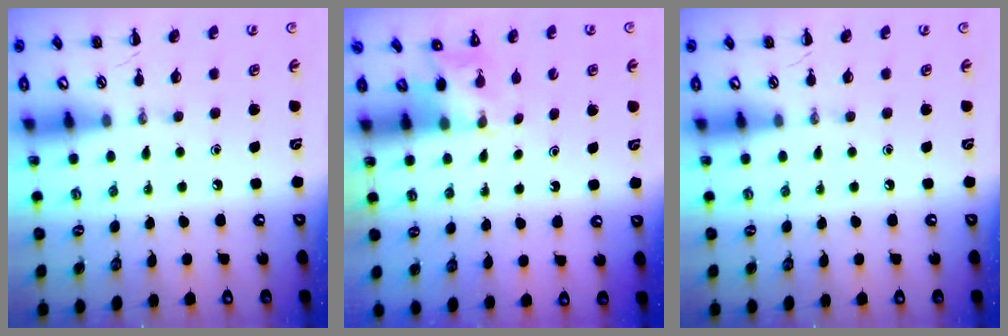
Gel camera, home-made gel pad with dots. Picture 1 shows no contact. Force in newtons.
{"total": 3.0, "press": 2.8, "slide": 1.0}
{"total": 0.0}